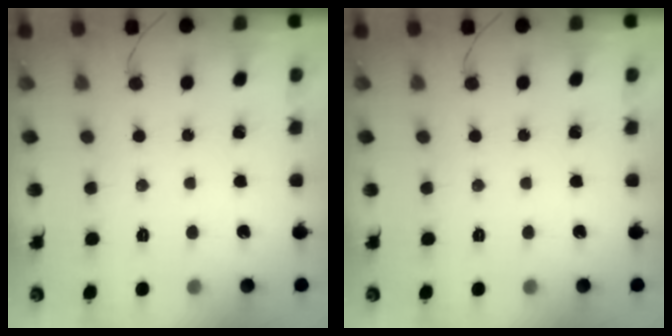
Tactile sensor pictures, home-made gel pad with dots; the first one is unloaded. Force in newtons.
{"total": 0.0}